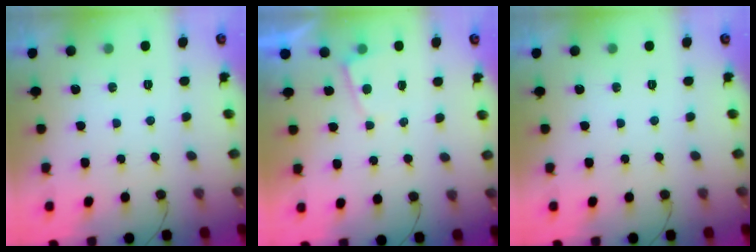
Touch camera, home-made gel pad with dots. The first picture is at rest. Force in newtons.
{"total": 1.2, "press": 1.2, "slide": 0.1}
{"total": 0.0}